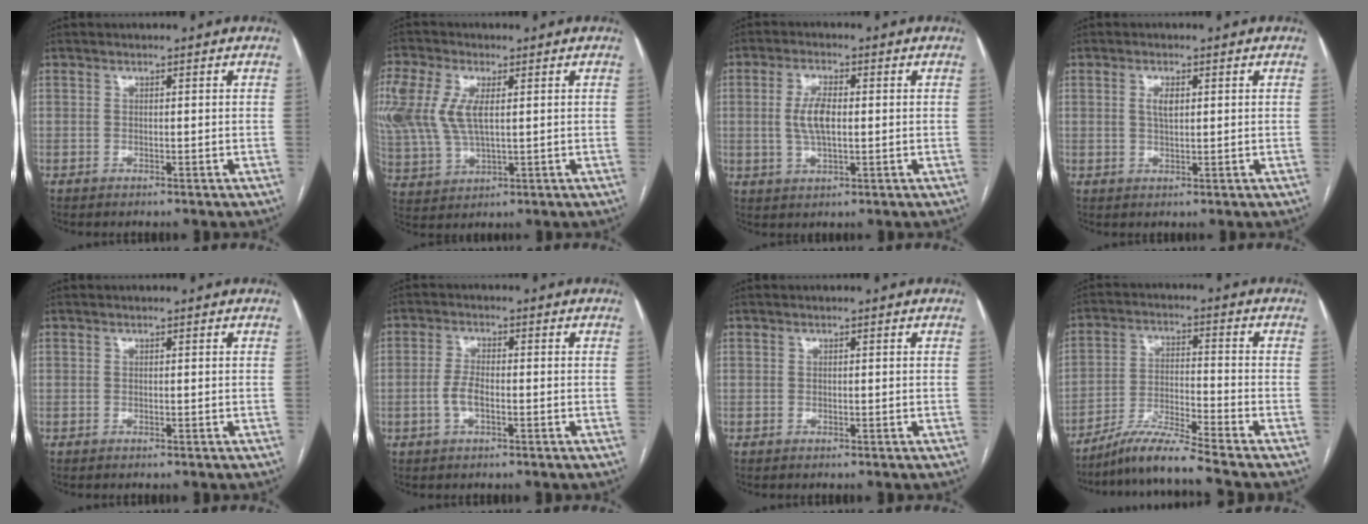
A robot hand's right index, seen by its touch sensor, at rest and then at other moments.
{"total": 15.8, "force": [3.6, 8.6, 12.8], "torque": [-0.335, 0.010, 0.071]}
{"total": 5.4, "force": [0.3, 1.8, 5.0], "torque": [-0.107, 0.006, 0.007]}
{"total": 2.4, "force": [0.6, 0.8, 2.1], "torque": [-0.043, 0.001, 0.013]}
{"total": 0.0}
{"total": 3.4, "force": [-0.8, 1.4, 3.0], "torque": [-0.070, 0.005, -0.015]}
{"total": 0.0}
{"total": 8.3, "force": [-7.3, -1.7, 3.5], "torque": [-0.068, -0.020, -0.140]}